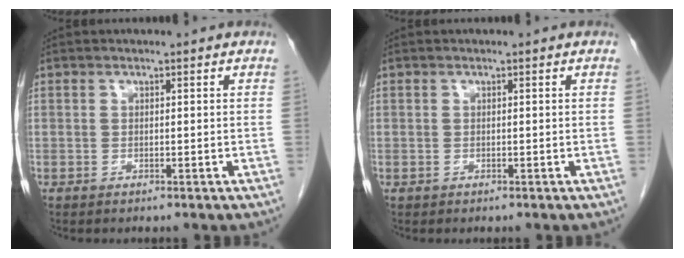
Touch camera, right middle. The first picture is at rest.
{"total": 0.0}